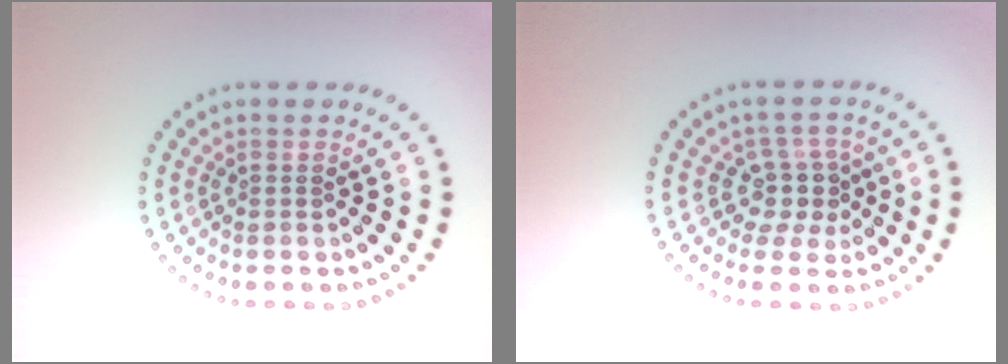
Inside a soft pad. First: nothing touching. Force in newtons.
{"total": 2.9, "press": 2.2, "slide": 1.8}